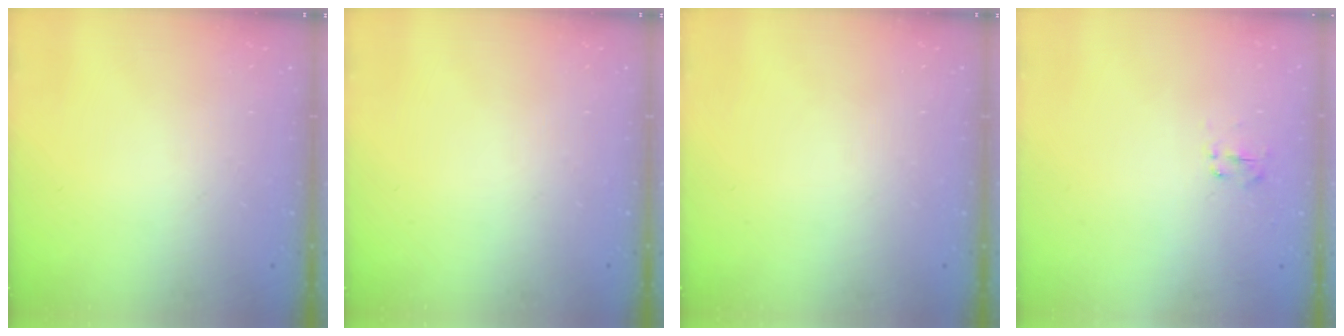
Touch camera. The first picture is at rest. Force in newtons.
{"total": 0.0}
{"total": 0.0}
{"total": 2.5, "press": 2.2, "slide": 1.0}